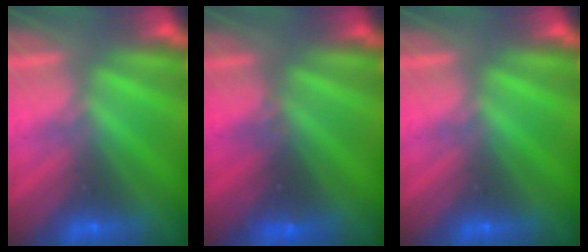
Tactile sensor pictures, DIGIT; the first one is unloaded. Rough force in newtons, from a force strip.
{"total": 2.4}
{"total": 0.0}